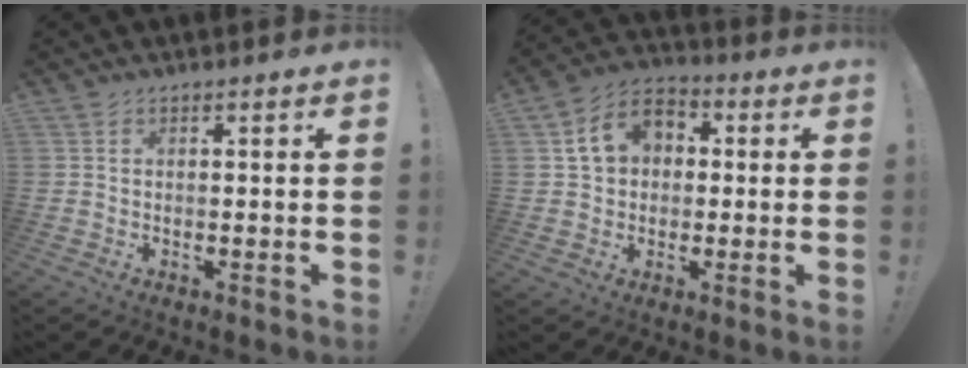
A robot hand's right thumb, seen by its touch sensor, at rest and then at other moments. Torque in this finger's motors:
{"motor_torque": [1.14, 1.89, 0.76, -0.09, 0.01]}